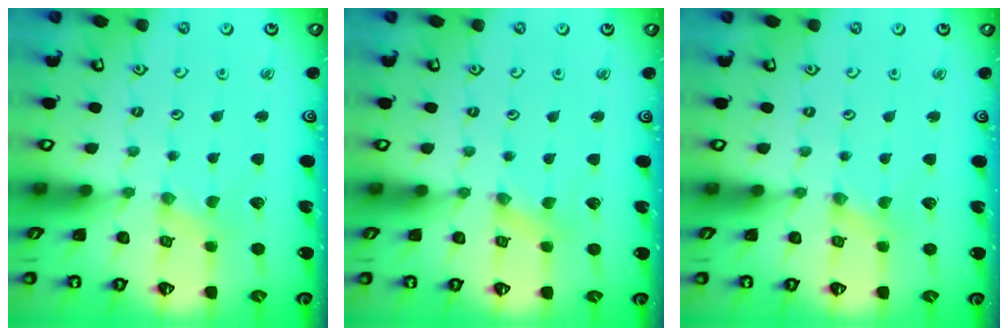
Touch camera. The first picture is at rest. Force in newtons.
{"total": 0.0}
{"total": 0.0}